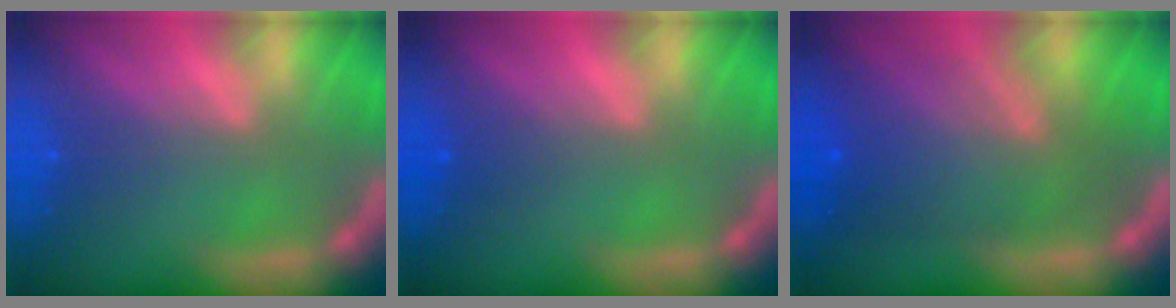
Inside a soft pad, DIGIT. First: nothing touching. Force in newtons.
{"total": 0.9}
{"total": 8.6}